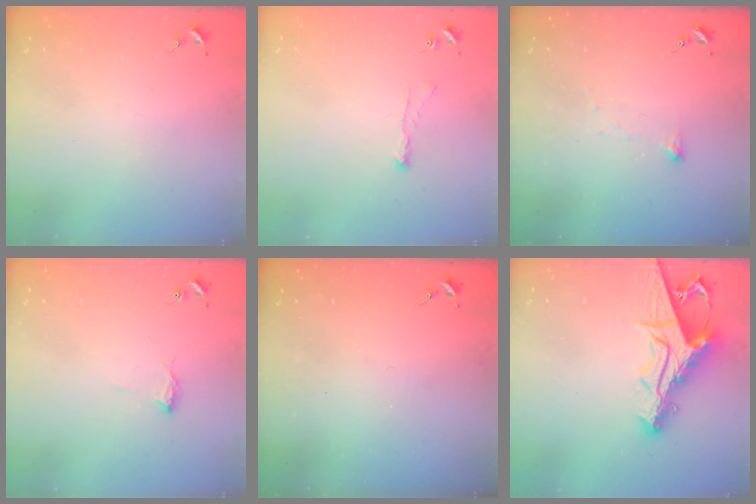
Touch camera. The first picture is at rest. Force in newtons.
{"total": 3.2, "press": 3.2, "slide": 0.5}
{"total": 3.2, "press": 3.2, "slide": 0.1}
{"total": 5.7, "press": 5.7, "slide": 0.7}
{"total": 0.0}
{"total": 15.4, "press": 15.4, "slide": 1.5}